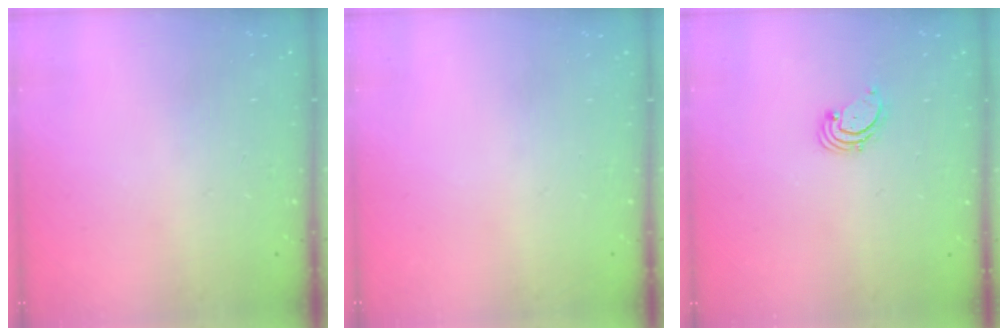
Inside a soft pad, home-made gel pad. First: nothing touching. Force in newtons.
{"total": 0.0}
{"total": 1.7, "press": 1.7, "slide": 0.2}